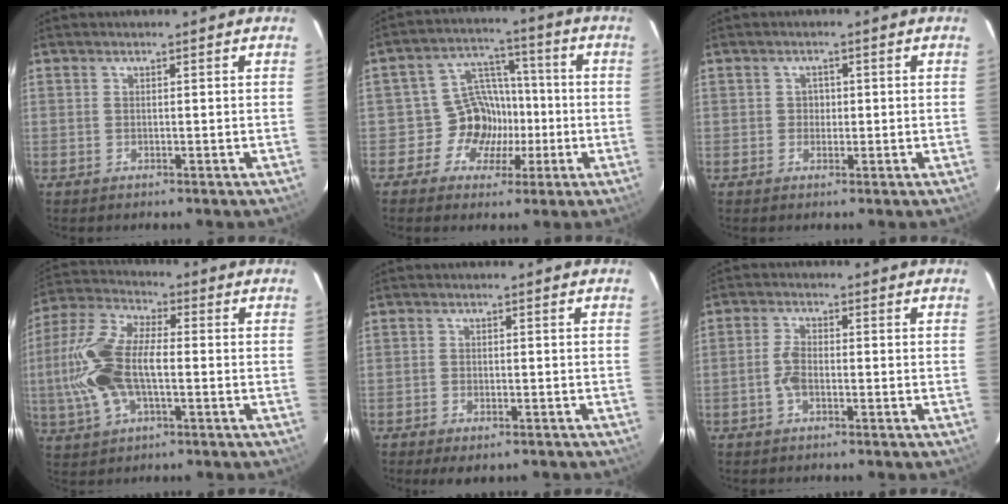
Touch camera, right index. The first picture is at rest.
{"total": 8.7, "force": [-3.0, 8.0, 1.9], "torque": [-0.030, 0.034, -0.054]}
{"total": 1.7, "force": [-0.2, 1.7, 0.2], "torque": [-0.001, 0.004, -0.003]}
{"total": 15.6, "force": [-1.7, 7.7, 13.5], "torque": [-0.298, 0.012, -0.036]}
{"total": 3.9, "force": [-2.7, 1.7, 2.2], "torque": [-0.053, -0.014, -0.044]}
{"total": 3.4, "force": [-1.2, 1.6, 2.7], "torque": [-0.061, 0.005, -0.023]}